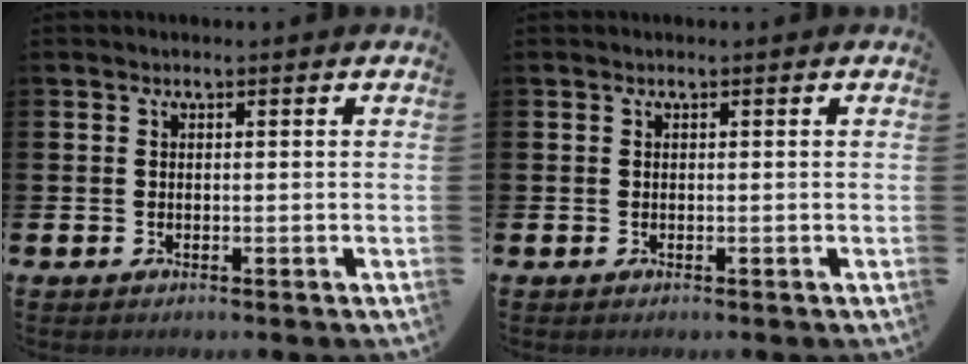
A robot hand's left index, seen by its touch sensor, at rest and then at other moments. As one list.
[{"total": 0.0}]